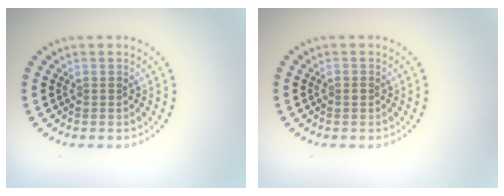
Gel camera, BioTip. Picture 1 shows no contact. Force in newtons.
{"total": 0.8, "press": 0.8, "slide": 0.0}